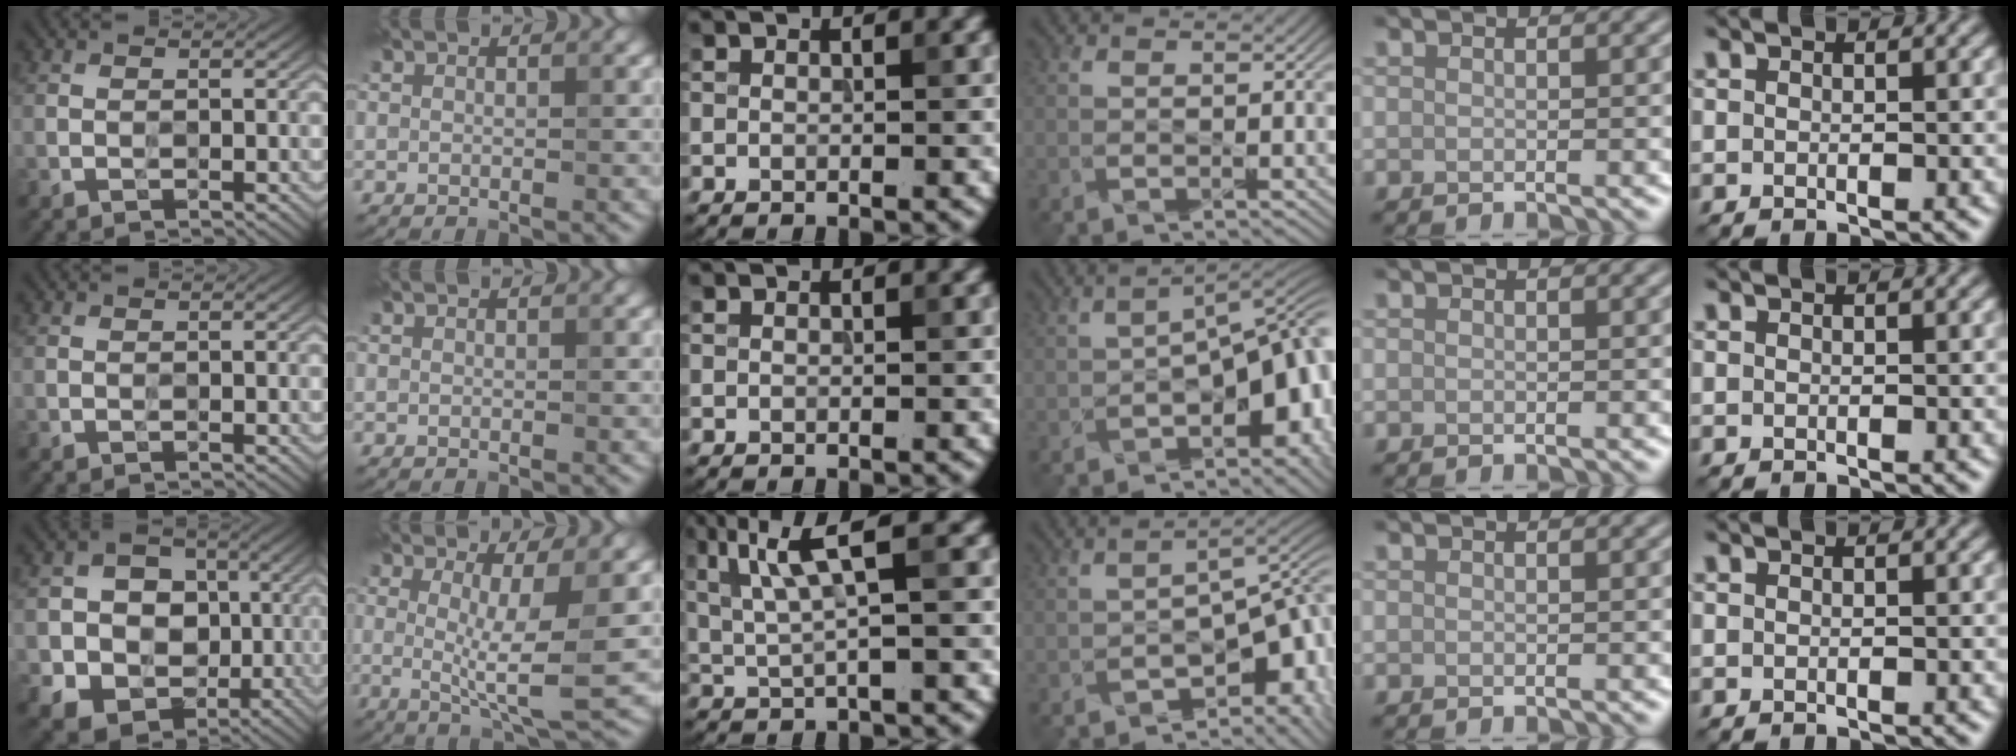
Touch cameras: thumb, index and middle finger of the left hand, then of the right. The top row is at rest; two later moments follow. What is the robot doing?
{"motion": "wipe", "object": "compact mirror"}